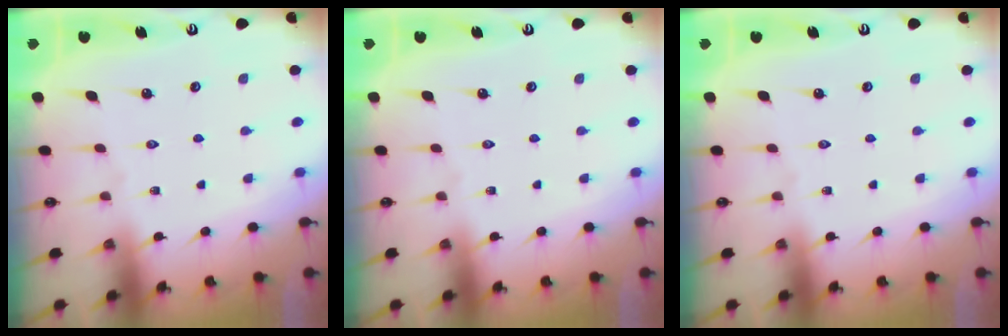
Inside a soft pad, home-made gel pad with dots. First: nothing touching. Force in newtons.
{"total": 0.0}
{"total": 0.0}